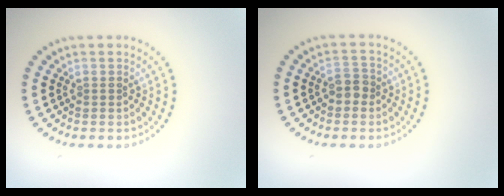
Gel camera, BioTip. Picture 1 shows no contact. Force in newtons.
{"total": 1.6, "press": 1.6, "slide": 0.5}